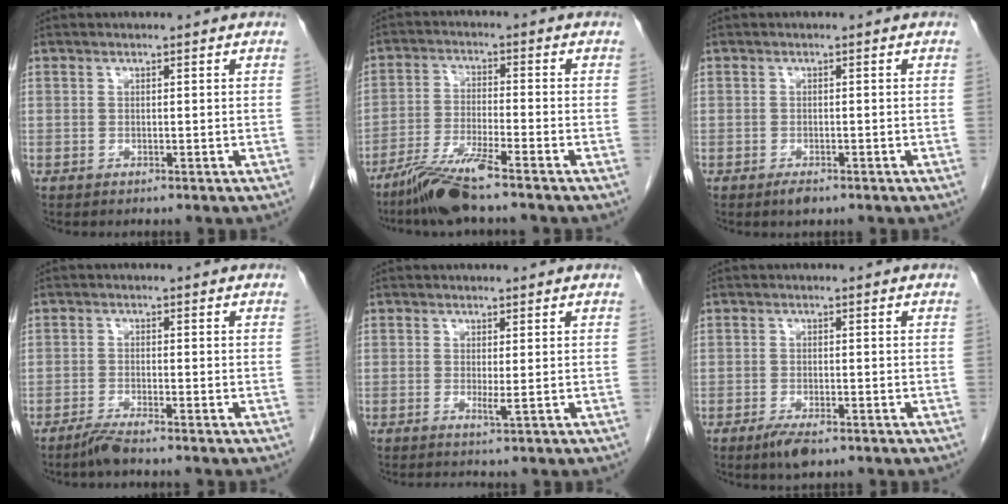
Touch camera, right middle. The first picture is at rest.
{"total": 8.0, "force": [-6.2, -0.2, 5.0], "torque": [-0.101, -0.028, -0.120]}
{"total": 1.6, "force": [-1.1, 0.5, 1.0], "torque": [-0.019, -0.001, -0.015]}
{"total": 2.6, "force": [-2.2, -0.3, 1.3], "torque": [-0.034, -0.006, -0.047]}
{"total": 1.0, "force": [-0.2, -0.3, 0.9], "torque": [-0.020, -0.004, -0.004]}
{"total": 3.5, "force": [-2.3, 1.0, 2.5], "torque": [-0.048, -0.004, -0.037]}